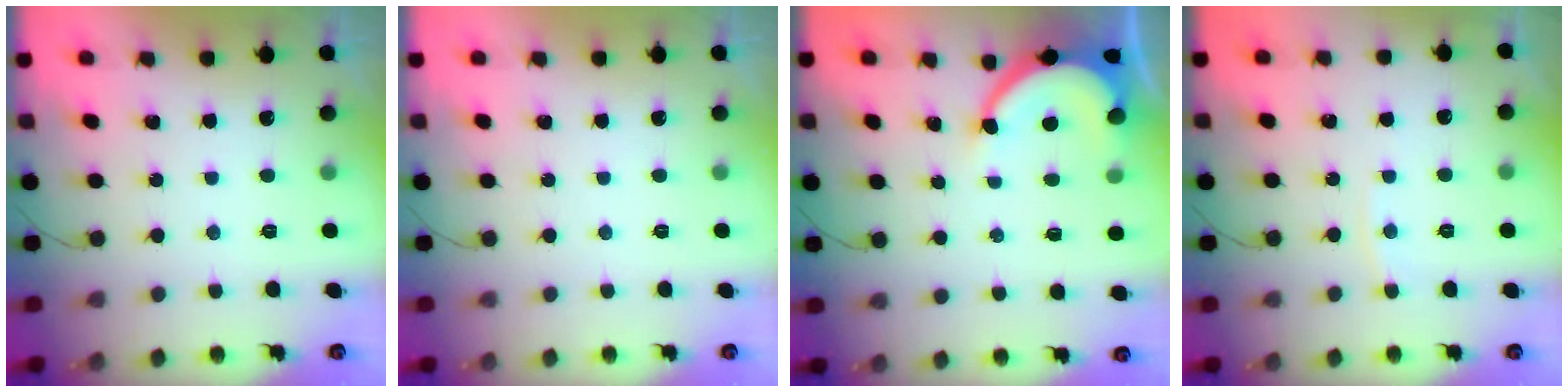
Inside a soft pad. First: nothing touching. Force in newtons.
{"total": 0.0}
{"total": 7.5, "press": 7.4, "slide": 0.9}
{"total": 2.8, "press": 2.8, "slide": 0.3}